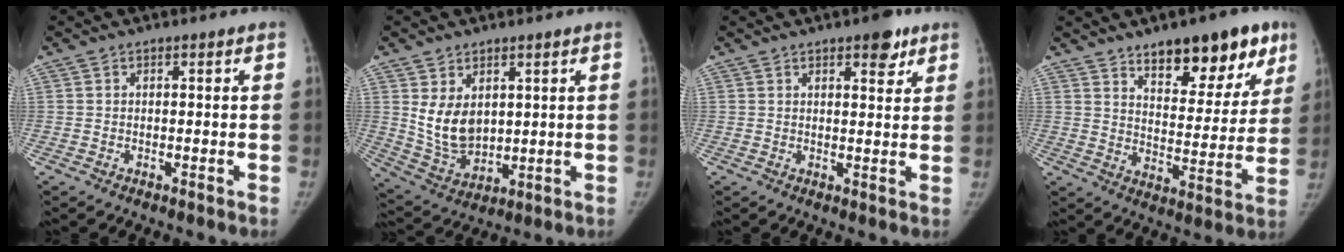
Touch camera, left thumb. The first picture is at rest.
{"total": 9.3, "force": [2.6, 6.3, 6.2], "torque": [-0.091, -0.026, 0.072]}
{"total": 4.9, "force": [3.0, 2.0, 3.2], "torque": [-0.025, -0.014, 0.037]}
{"total": 16.9, "force": [10.6, 7.6, 10.8], "torque": [-0.086, -0.057, 0.154]}